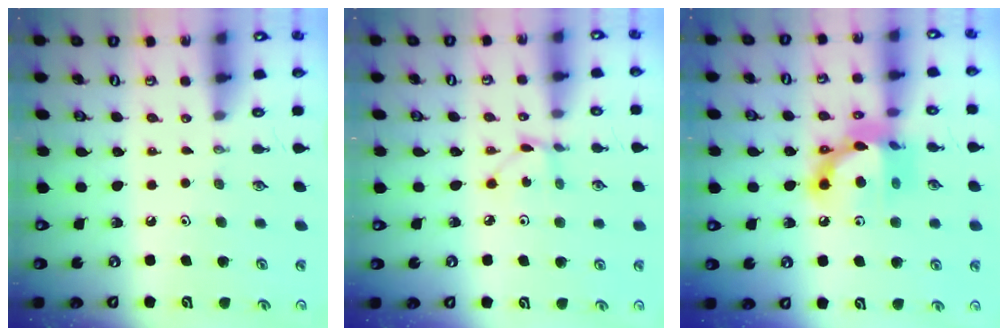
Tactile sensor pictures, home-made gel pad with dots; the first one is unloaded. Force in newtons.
{"total": 2.0, "press": 2.0, "slide": 0.2}
{"total": 14.4, "press": 14.4, "slide": 1.1}